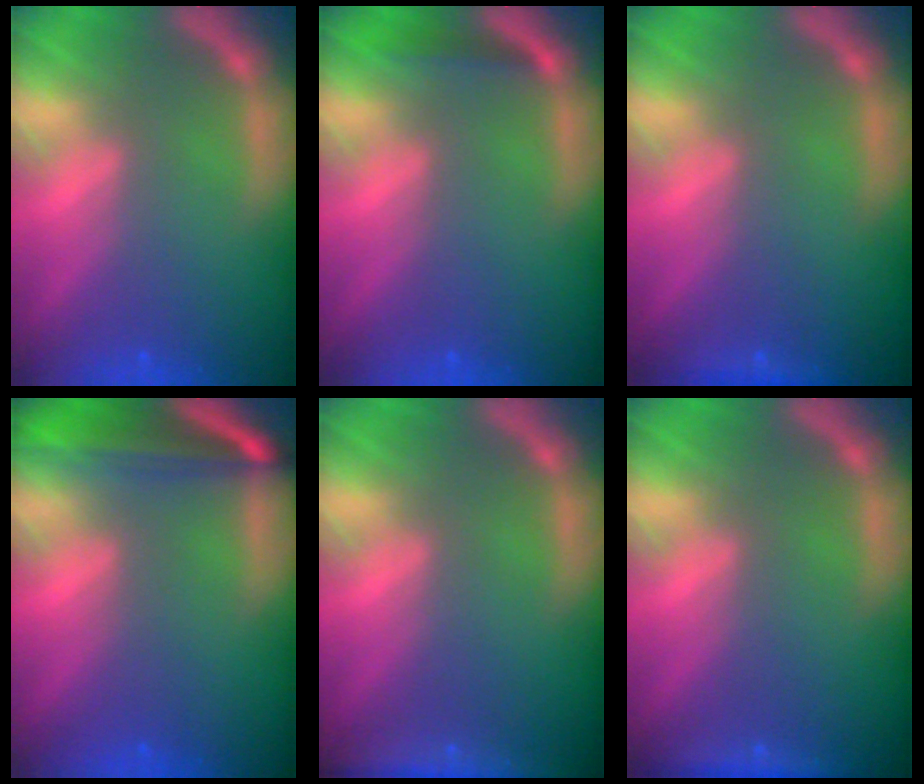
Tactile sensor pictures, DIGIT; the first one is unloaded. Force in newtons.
{"total": 1.4}
{"total": 0.9}
{"total": 6.5}
{"total": 5.0}
{"total": 1.9}